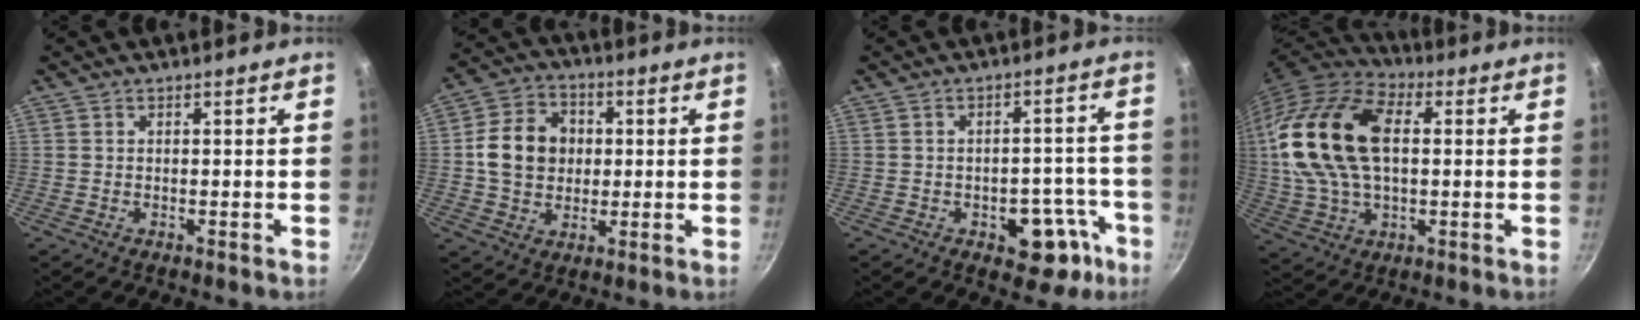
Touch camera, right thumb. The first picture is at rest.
{"total": 11.7, "force": [1.0, 9.8, 6.4], "torque": [-0.090, 0.015, 0.009]}
{"total": 10.4, "force": [-4.7, 6.2, 6.9], "torque": [-0.026, 0.040, -0.051]}
{"total": 21.3, "force": [3.1, 12.8, 16.8], "torque": [-0.312, 0.017, 0.050]}